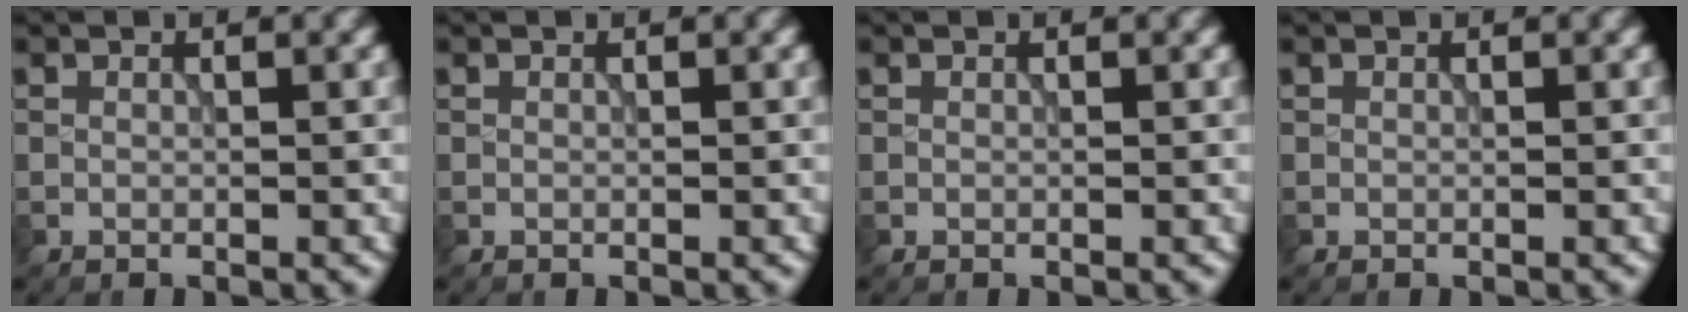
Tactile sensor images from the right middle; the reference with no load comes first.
{"total": 0.0}
{"total": 0.0}
{"total": 0.0}